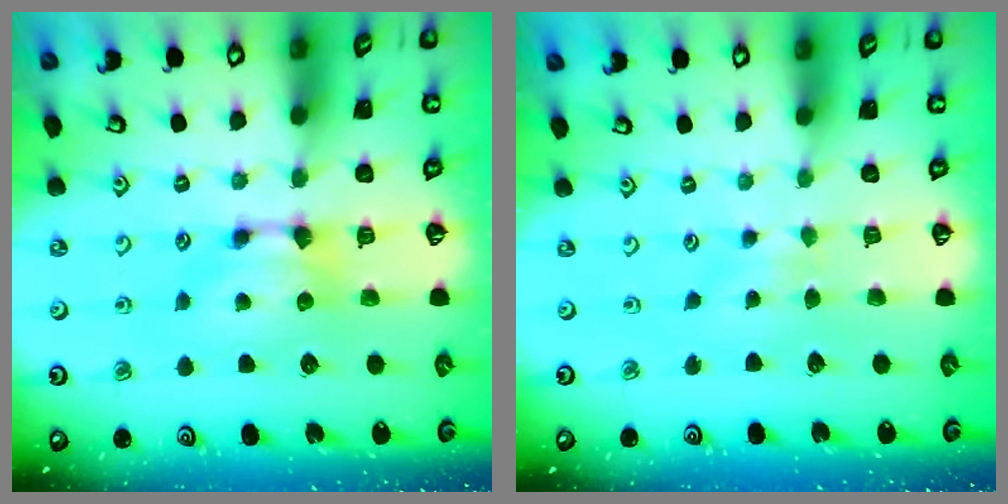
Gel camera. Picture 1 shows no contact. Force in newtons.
{"total": 2.6, "press": 2.5, "slide": 0.3}